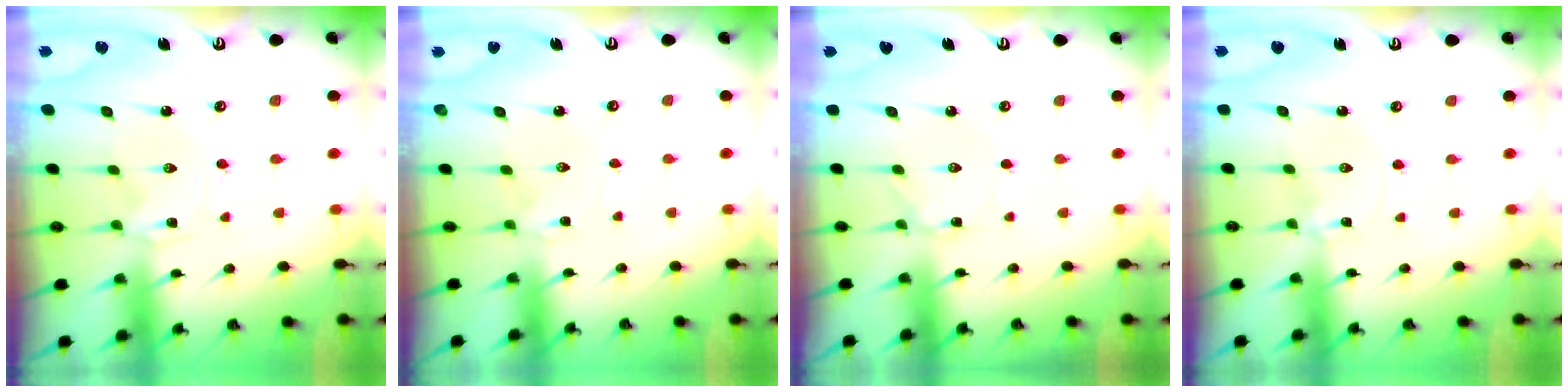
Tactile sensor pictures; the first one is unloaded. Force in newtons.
{"total": 1.4, "press": 1.3, "slide": 0.4}
{"total": 1.4, "press": 1.3, "slide": 0.1}
{"total": 0.0}